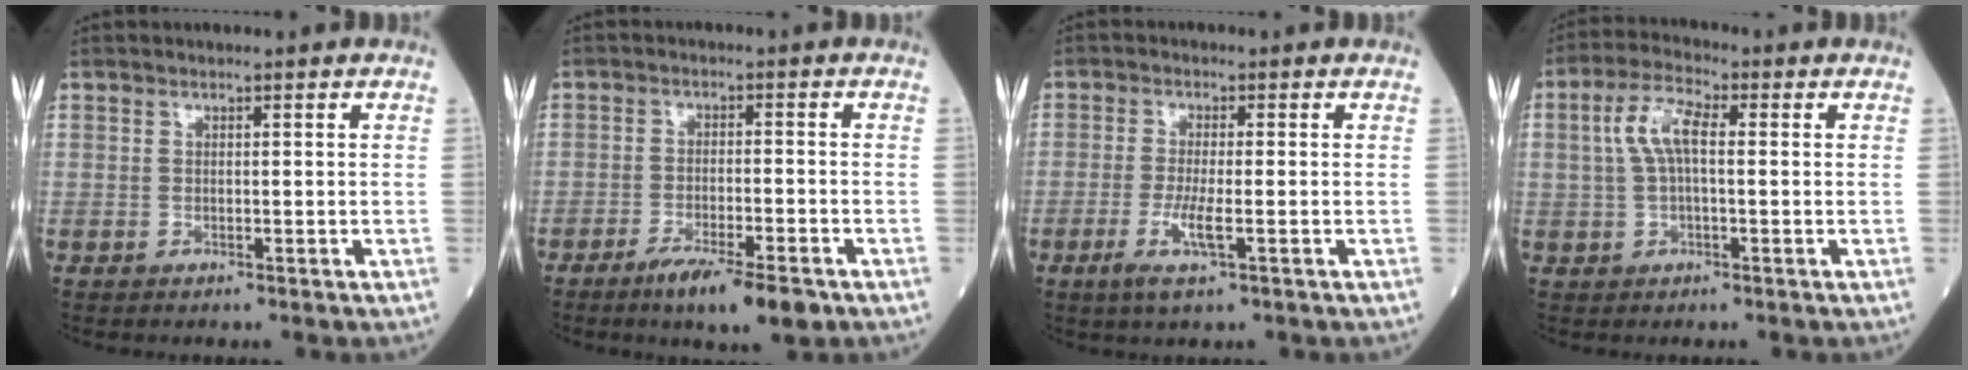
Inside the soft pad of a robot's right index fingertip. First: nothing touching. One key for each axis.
{"total": 8.1, "fx": -5.2, "fy": 0.9, "fz": 6.1, "tx": -0.092, "ty": -0.013, "tz": -0.082}
{"total": 4.3, "fx": -1.6, "fy": 0.2, "fz": 4.0, "tx": -0.083, "ty": -0.009, "tz": -0.032}
{"total": 6.3, "fx": 0.9, "fy": 2.2, "fz": 5.8, "tx": -0.126, "ty": 0.022, "tz": 0.017}